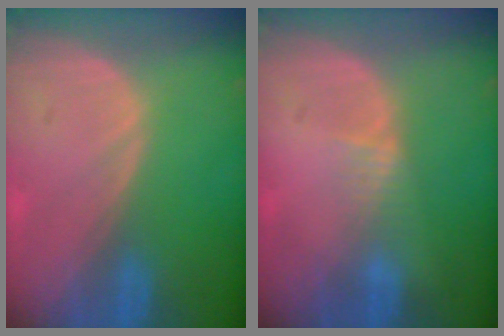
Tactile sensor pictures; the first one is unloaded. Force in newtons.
{"total": 1.8, "press": 1.5, "slide": 1.0}